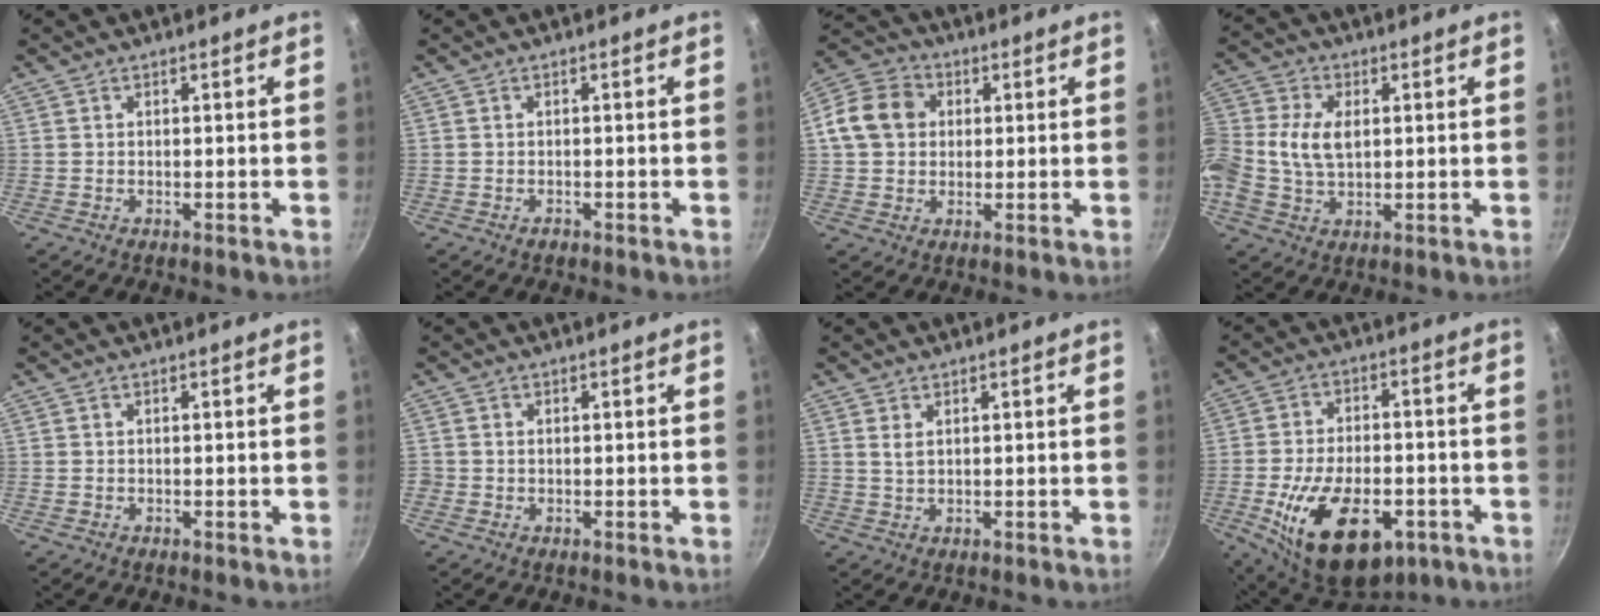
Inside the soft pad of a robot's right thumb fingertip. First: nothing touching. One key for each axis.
{"total": 0.6, "fx": -0.5, "fy": 0.4, "fz": 0.2, "tx": -0.005, "ty": 0.006, "tz": -0.007}
{"total": 10.5, "fx": 1.6, "fy": 8.8, "fz": 5.5, "tx": -0.080, "ty": 0.018, "tz": 0.013}
{"total": 13.7, "fx": 0.9, "fy": 9.6, "fz": 9.7, "tx": -0.217, "ty": 0.034, "tz": 0.010}
{"total": 0.0}
{"total": 0.6, "fx": 0.0, "fy": 0.6, "fz": 0.1, "tx": -0.001, "ty": 0.002, "tz": 0.000}
{"total": 1.7, "fx": 0.7, "fy": 0.9, "fz": 1.2, "tx": -0.024, "ty": -0.004, "tz": 0.016}
{"total": 20.0, "fx": -7.2, "fy": 11.2, "fz": 14.9, "tx": -0.229, "ty": 0.016, "tz": -0.104}